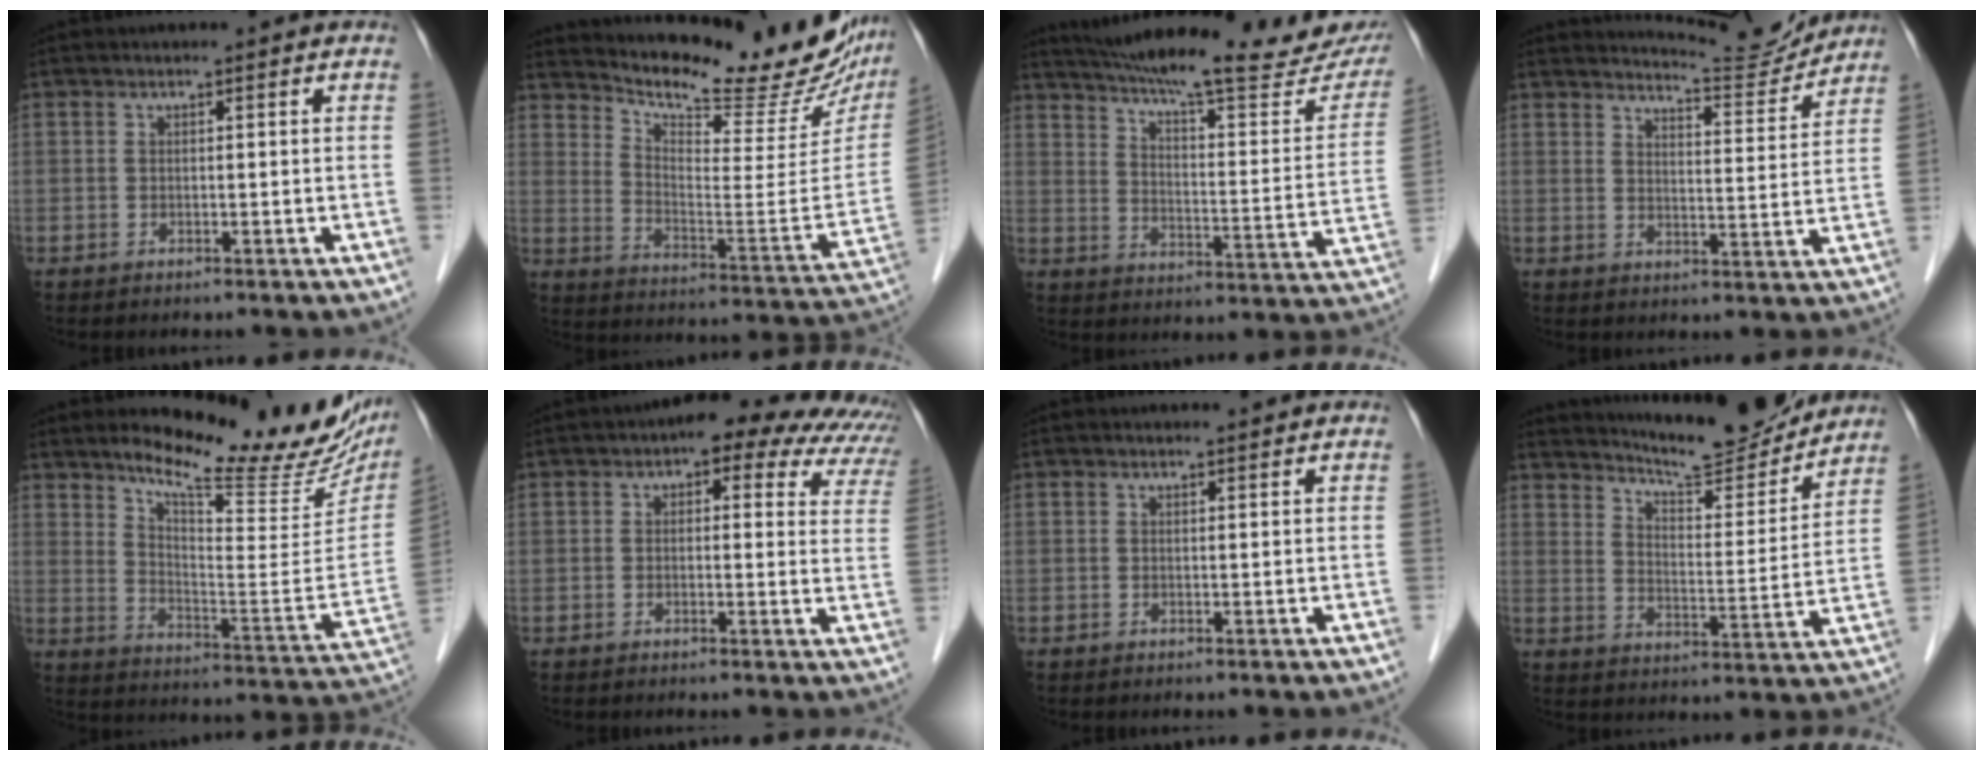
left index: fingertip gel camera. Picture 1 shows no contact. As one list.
[{"total": 22.8, "force": [20.4, 4.7, 9.1], "torque": [-0.141, -0.066, 0.268]}, {"total": 26.6, "force": [22.8, 3.2, 13.4], "torque": [-0.205, -0.043, 0.299]}, {"total": 8.4, "force": [8.4, -0.2, 0.1], "torque": [-0.012, -0.013, 0.114]}, {"total": 20.8, "force": [17.2, 4.3, 10.9], "torque": [-0.155, -0.055, 0.227]}, {"total": 14.2, "force": [10.2, 6.3, 7.5], "torque": [-0.059, 0.029, 0.093]}, {"total": 1.1, "force": [1.1, 0.0, 0.1], "torque": [-0.008, 0.000, 0.017]}, {"total": 15.1, "force": [14.3, 1.4, 4.6], "torque": [-0.075, -0.019, 0.203]}]